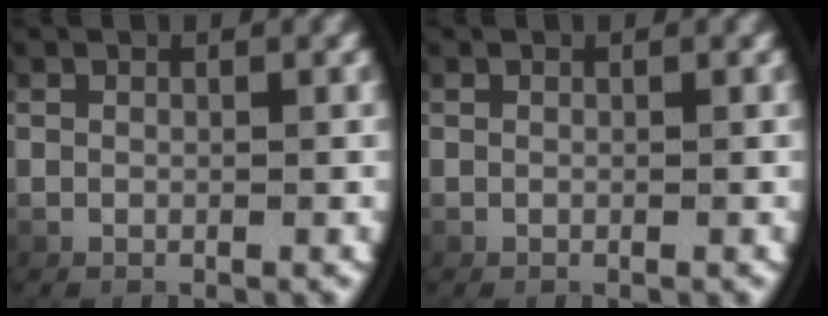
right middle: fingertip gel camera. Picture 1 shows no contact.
{"total": 0.0}